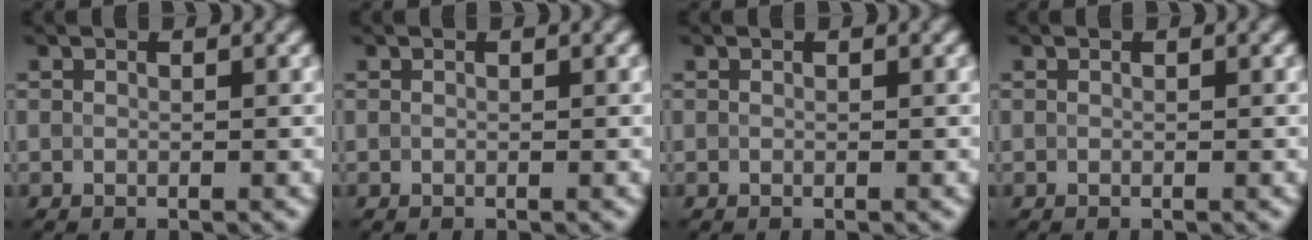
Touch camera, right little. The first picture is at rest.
{"total": 0.0}
{"total": 0.0}
{"total": 0.0}